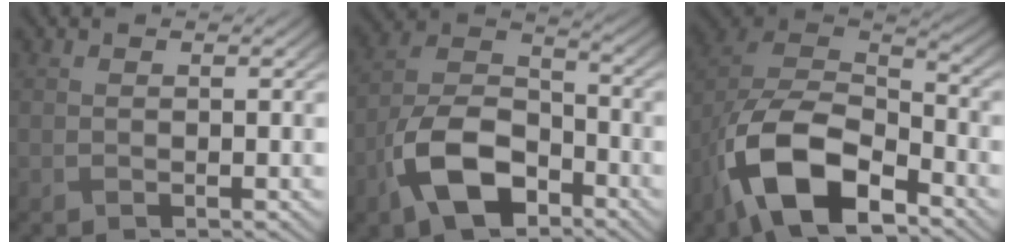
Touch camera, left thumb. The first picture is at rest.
{"total": 11.2, "force": [-5.9, 6.2, 7.3], "torque": [-0.154, -0.001, -0.128]}
{"total": 15.1, "force": [-8.0, 7.9, 10.1], "torque": [-0.218, -0.031, -0.156]}